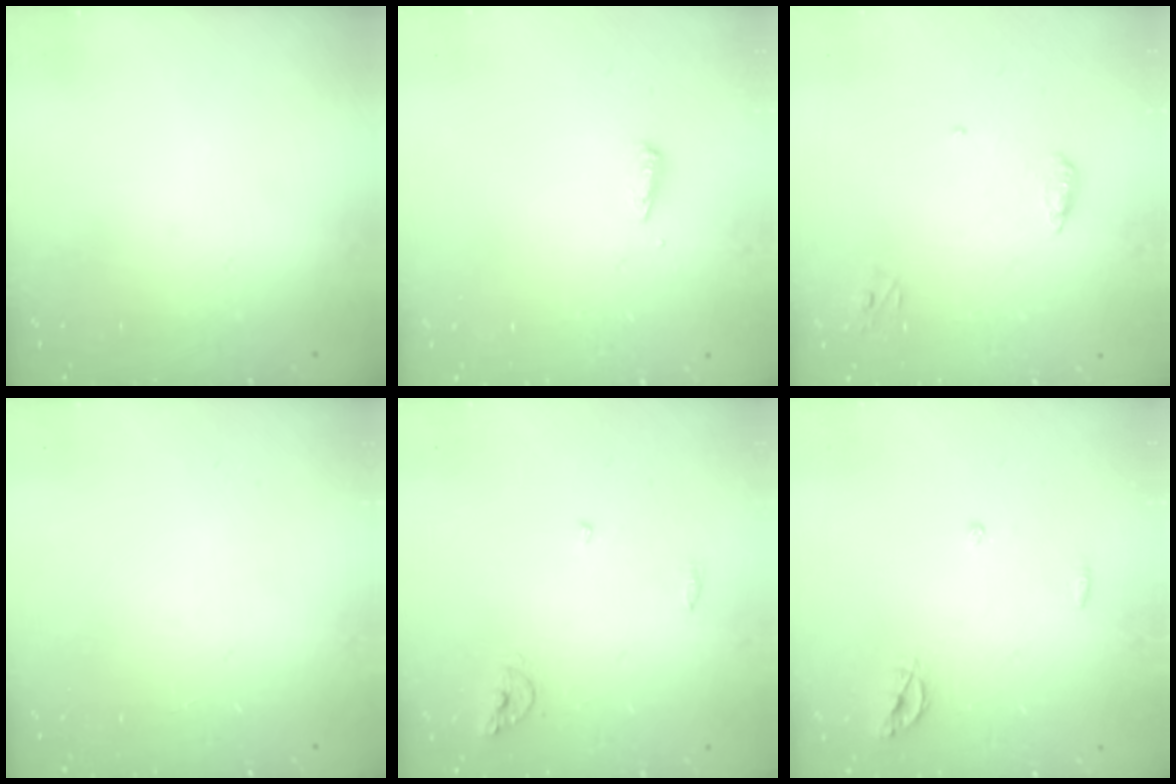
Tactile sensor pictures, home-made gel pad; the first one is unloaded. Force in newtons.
{"total": 2.5, "press": 2.5, "slide": 0.1}
{"total": 5.3, "press": 5.3, "slide": 0.6}
{"total": 0.0}
{"total": 5.8, "press": 5.8, "slide": 0.4}
{"total": 5.5, "press": 5.5, "slide": 0.2}